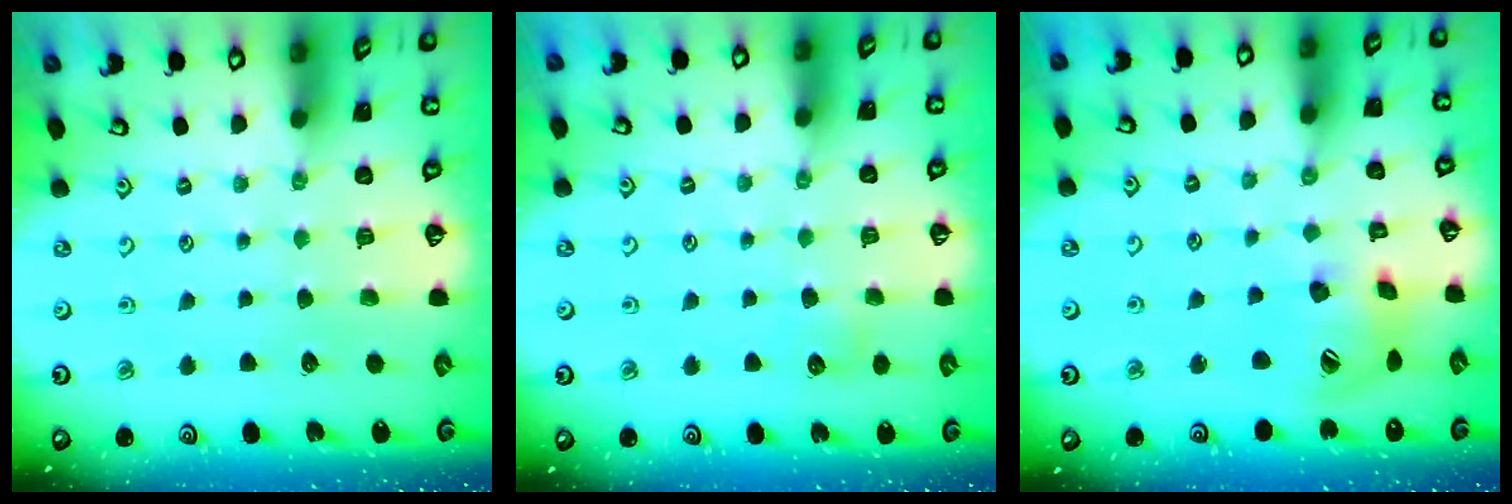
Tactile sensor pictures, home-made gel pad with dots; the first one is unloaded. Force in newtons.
{"total": 5.3, "press": 5.3, "slide": 0.6}
{"total": 15.3, "press": 15.1, "slide": 2.2}